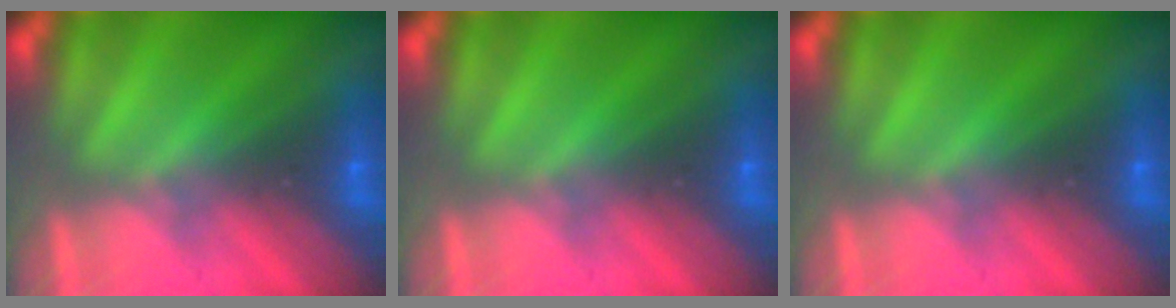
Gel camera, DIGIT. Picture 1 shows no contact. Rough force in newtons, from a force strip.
{"total": 0.0}
{"total": 0.0}